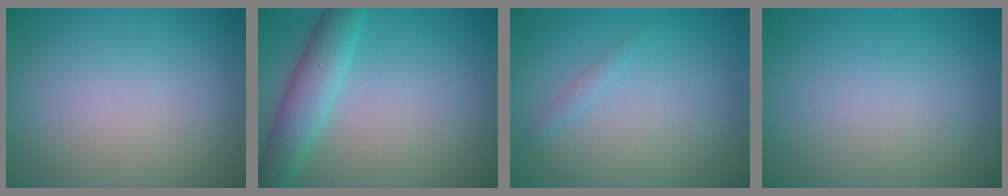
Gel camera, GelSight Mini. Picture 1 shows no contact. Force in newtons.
{"total": 4.2, "press": 4.2, "slide": 0.2}
{"total": 0.7, "press": 0.7, "slide": 0.0}
{"total": 0.0}